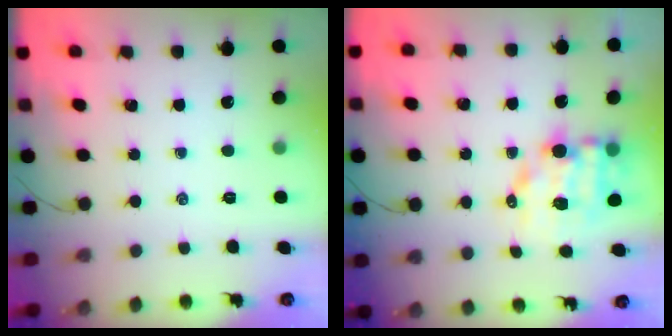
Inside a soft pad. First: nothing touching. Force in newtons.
{"total": 10.8, "press": 10.7, "slide": 1.6}